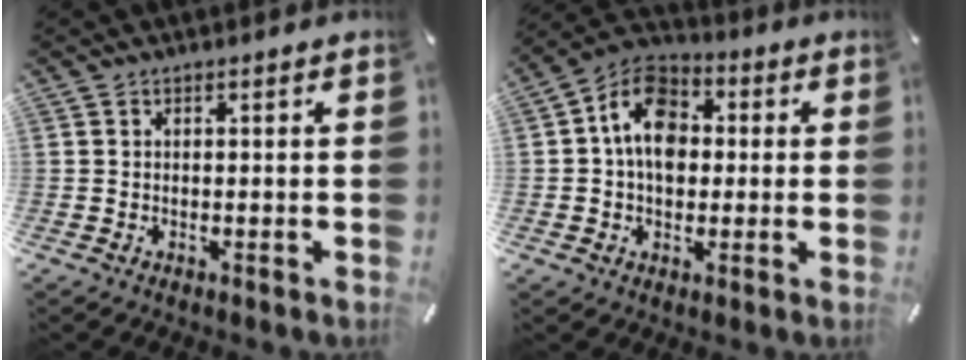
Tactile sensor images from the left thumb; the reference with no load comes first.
{"total": 11.4, "force": [0.5, 8.8, 7.2], "torque": [-0.120, 0.011, 0.006]}